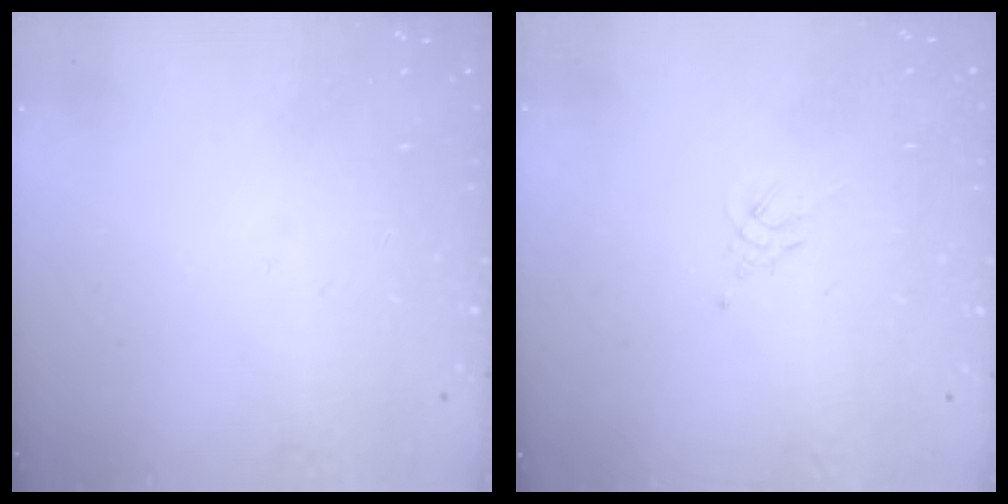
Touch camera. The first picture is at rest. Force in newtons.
{"total": 2.1, "press": 2.0, "slide": 0.5}